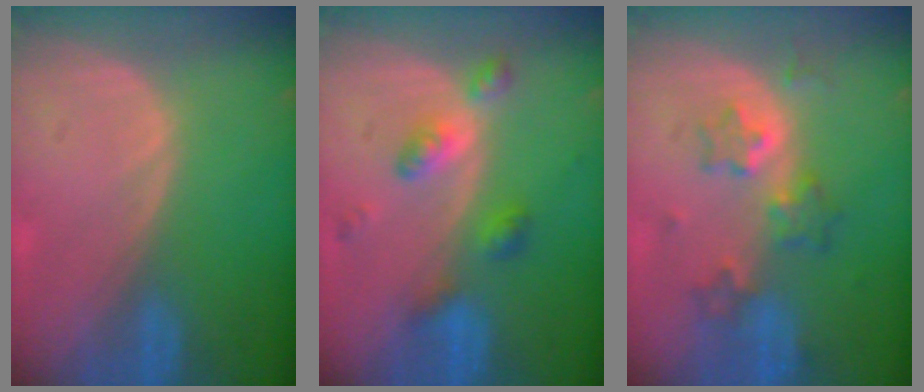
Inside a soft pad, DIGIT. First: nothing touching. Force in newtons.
{"total": 5.2, "press": 5.2, "slide": 0.1}
{"total": 6.1, "press": 5.8, "slide": 1.8}